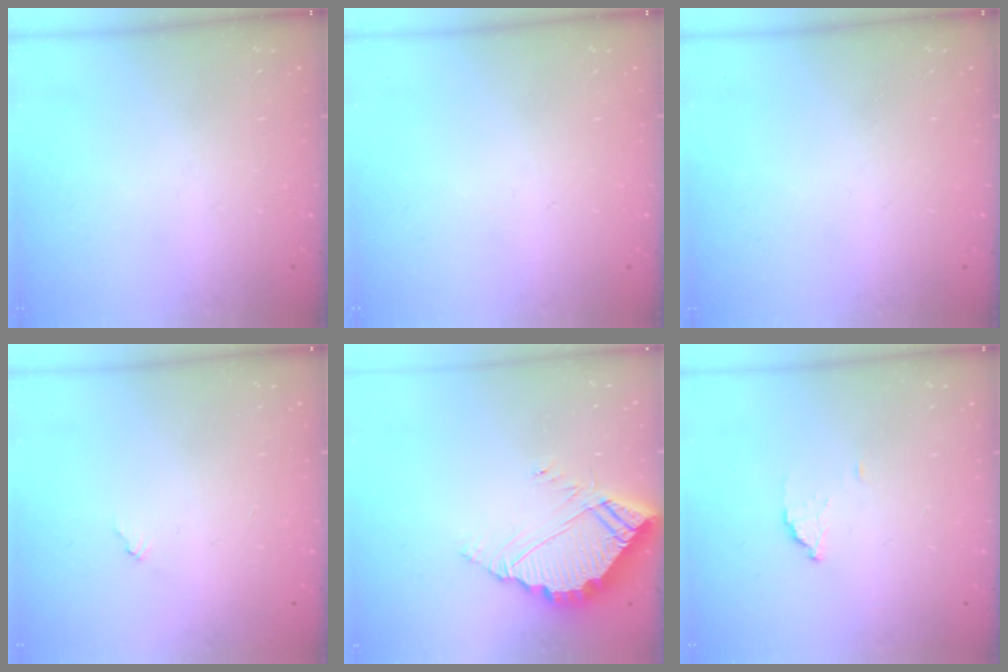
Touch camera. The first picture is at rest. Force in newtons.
{"total": 0.0}
{"total": 0.0}
{"total": 3.4, "press": 3.4, "slide": 0.3}
{"total": 7.9, "press": 7.8, "slide": 0.4}
{"total": 1.9, "press": 1.9, "slide": 0.1}